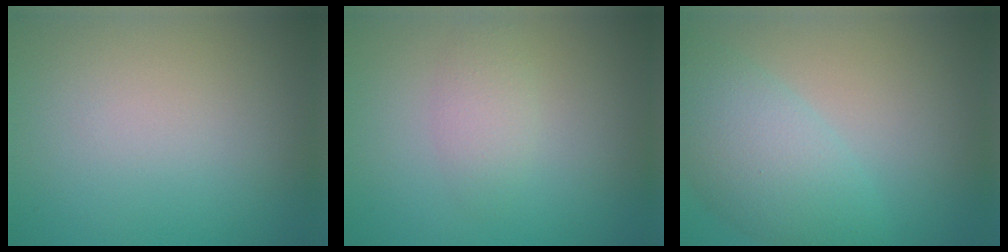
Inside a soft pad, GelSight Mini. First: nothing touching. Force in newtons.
{"total": 1.8, "press": 1.8, "slide": 0.1}
{"total": 5.8, "press": 5.8, "slide": 0.2}